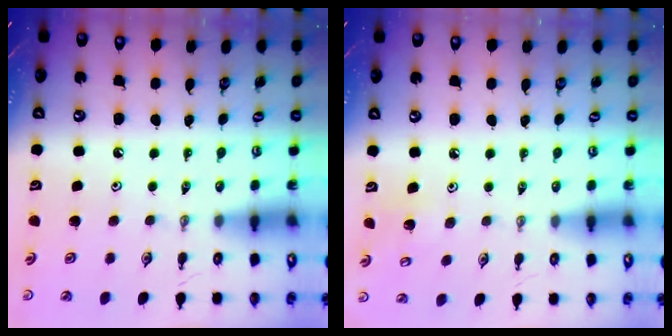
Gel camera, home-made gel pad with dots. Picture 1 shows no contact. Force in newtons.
{"total": 4.5, "press": 4.5, "slide": 0.3}